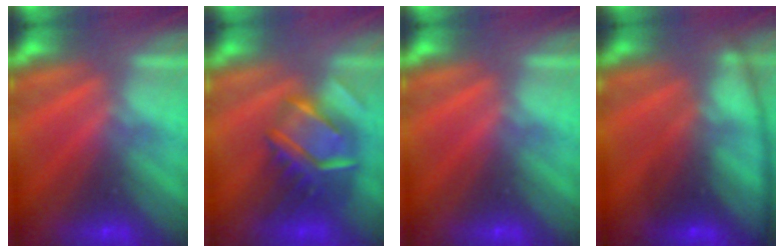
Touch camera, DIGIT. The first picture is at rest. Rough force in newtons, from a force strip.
{"total": 7.4}
{"total": 0.0}
{"total": 5.8}